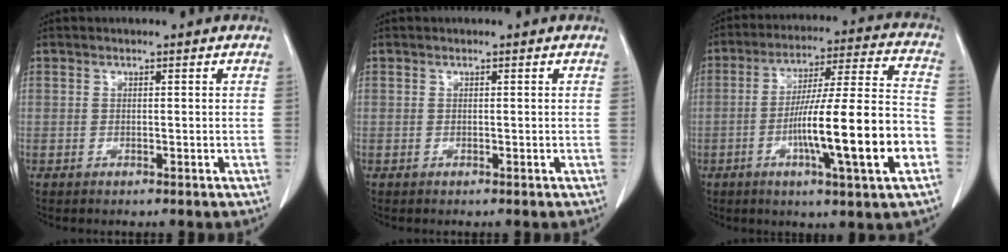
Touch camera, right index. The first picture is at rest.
{"total": 0.0}
{"total": 18.1, "force": [-5.2, 0.4, 17.3], "torque": [-0.277, 0.003, -0.083]}